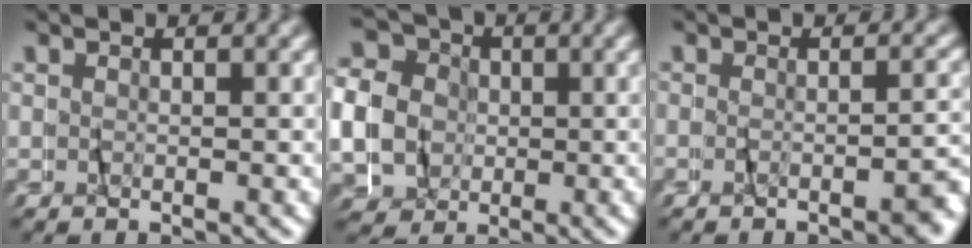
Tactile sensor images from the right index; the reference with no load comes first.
{"total": 11.9, "force": [0.9, 10.7, 5.2], "torque": [-0.117, -0.012, 0.005]}
{"total": 2.7, "force": [-2.2, -0.2, 1.6], "torque": [-0.015, 0.004, -0.039]}